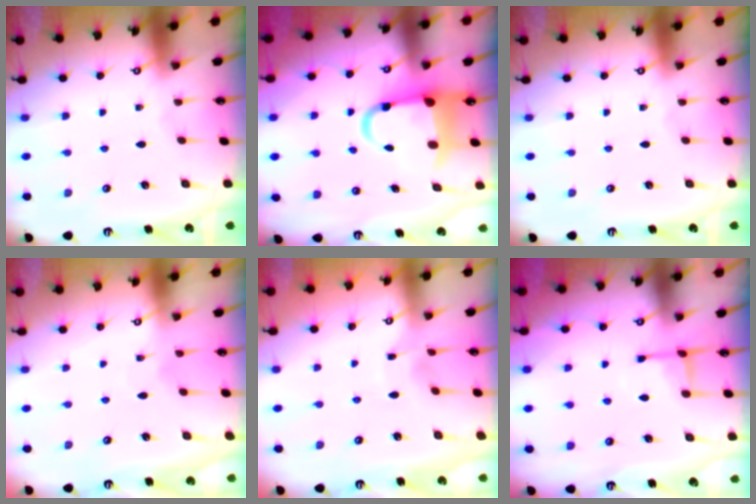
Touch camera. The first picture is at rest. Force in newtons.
{"total": 7.3, "press": 7.1, "slide": 1.8}
{"total": 0.0}
{"total": 4.5, "press": 4.4, "slide": 0.5}
{"total": 3.2, "press": 3.2, "slide": 0.1}
{"total": 3.6, "press": 3.5, "slide": 0.7}